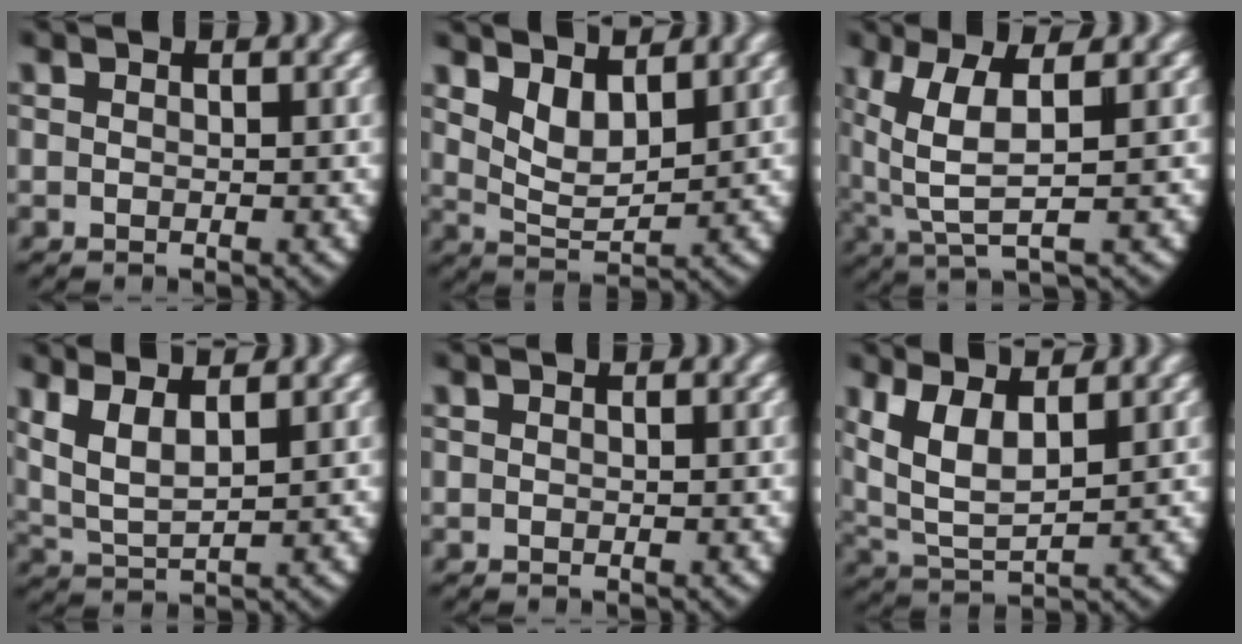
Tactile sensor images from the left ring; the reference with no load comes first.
{"total": 6.0, "force": [2.2, 4.2, 3.7], "torque": [-0.088, -0.021, 0.034]}
{"total": 6.4, "force": [1.3, 3.2, 5.4], "torque": [-0.119, -0.012, 0.031]}
{"total": 7.1, "force": [2.2, 5.1, 4.5], "torque": [-0.127, -0.009, 0.036]}
{"total": 0.0}
{"total": 8.1, "force": [1.9, 6.1, 5.0], "torque": [-0.149, -0.029, 0.038]}